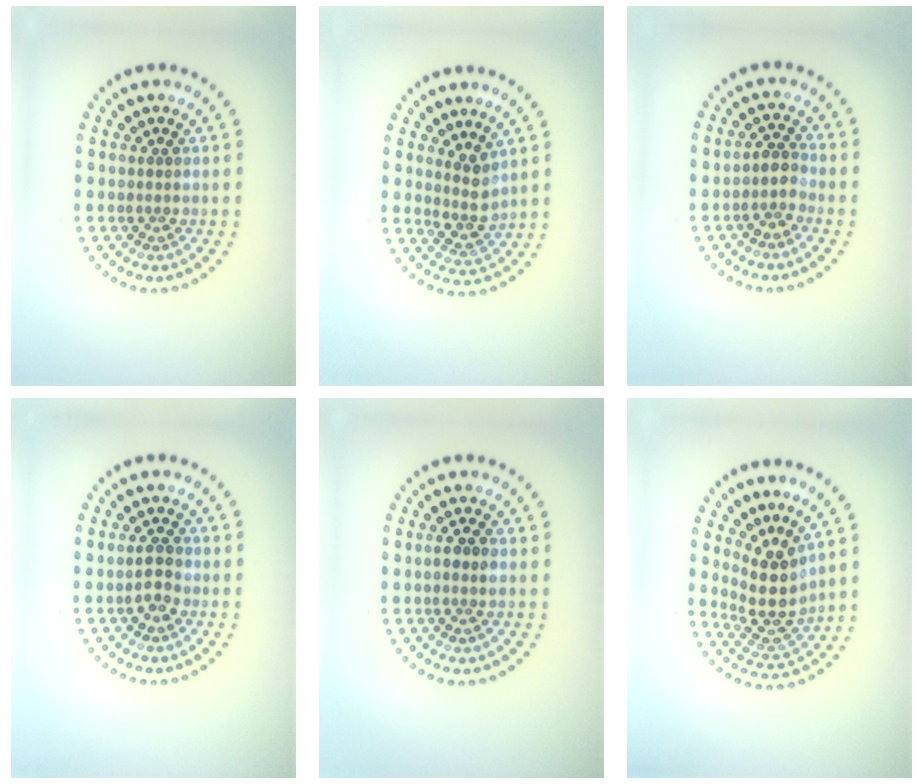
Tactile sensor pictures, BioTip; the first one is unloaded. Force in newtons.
{"total": 2.5, "press": 2.0, "slide": 1.6}
{"total": 2.1, "press": 1.7, "slide": 1.3}
{"total": 1.9, "press": 1.8, "slide": 0.4}
{"total": 1.7, "press": 1.6, "slide": 0.7}
{"total": 4.0, "press": 3.0, "slide": 2.6}